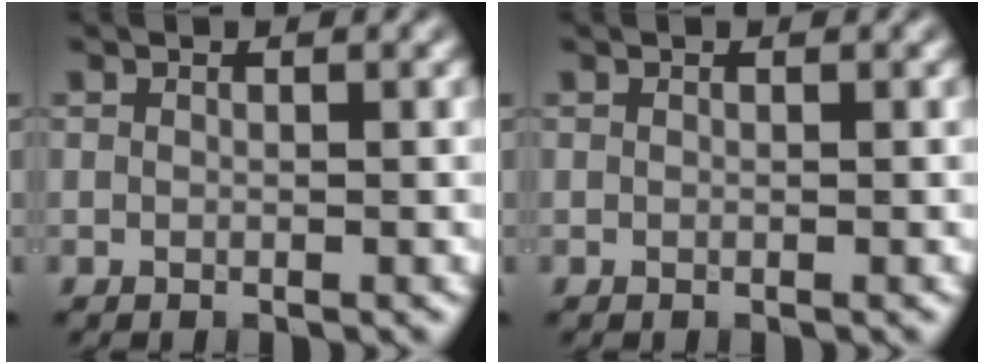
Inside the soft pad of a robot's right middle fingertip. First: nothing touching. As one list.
[{"total": 0.0}]